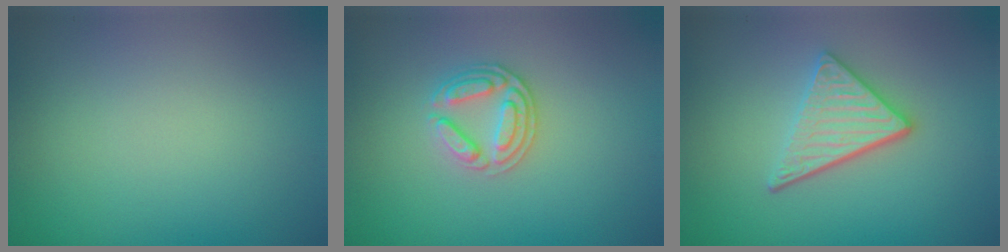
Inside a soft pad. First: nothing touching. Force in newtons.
{"total": 2.6, "press": 2.5, "slide": 0.6}
{"total": 3.6, "press": 3.0, "slide": 2.0}